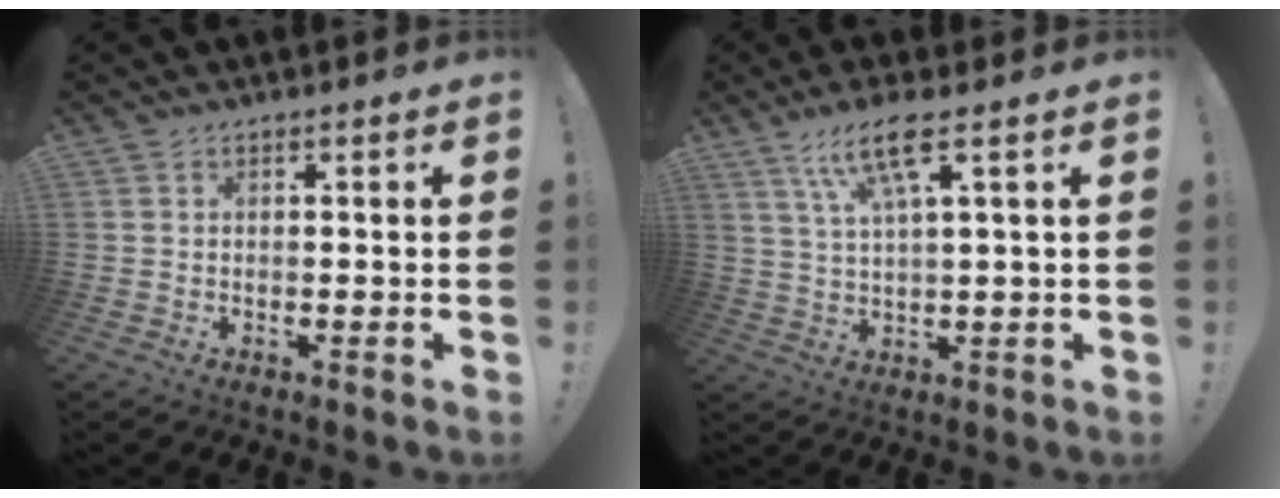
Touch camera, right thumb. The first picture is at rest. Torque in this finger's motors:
{"motor_torque": [0.04, 0.04, 0.33, 0.05, 0.01]}